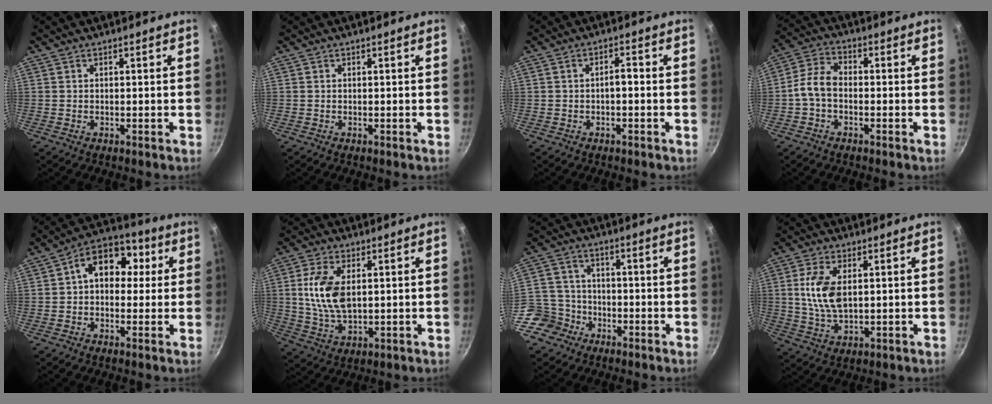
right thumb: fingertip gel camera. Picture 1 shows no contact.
{"total": 0.0}
{"total": 2.3, "force": [-0.6, 0.9, 2.0], "torque": [-0.030, 0.018, -0.009]}
{"total": 5.8, "force": [-1.4, 3.8, 4.2], "torque": [-0.084, 0.031, -0.040]}
{"total": 11.9, "force": [2.3, 8.7, 7.8], "torque": [-0.070, 0.023, 0.015]}
{"total": 10.7, "force": [1.8, 5.9, 8.7], "torque": [-0.166, -0.007, 0.037]}
{"total": 7.7, "force": [-4.2, 6.3, 1.4], "torque": [0.003, 0.043, -0.084]}
{"total": 9.2, "force": [1.6, 5.0, 7.5], "torque": [-0.145, -0.006, 0.033]}